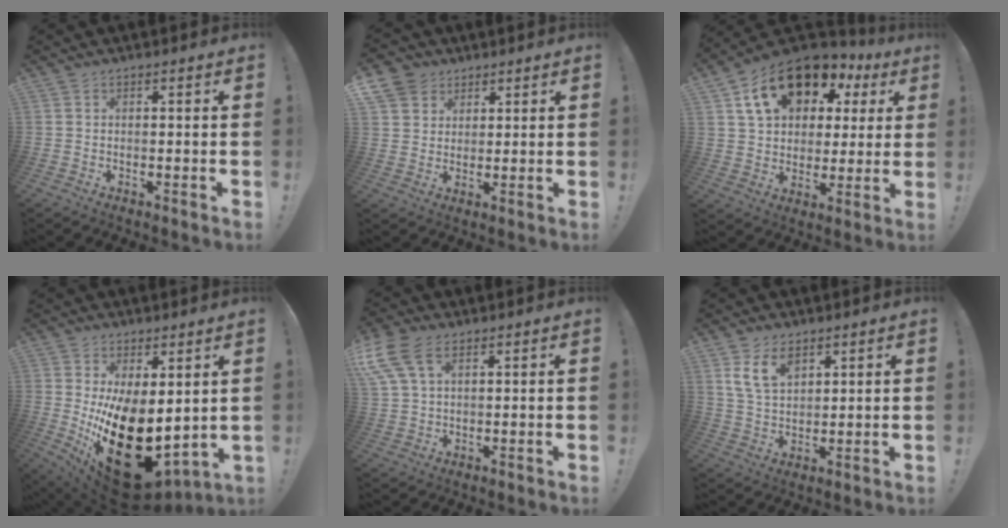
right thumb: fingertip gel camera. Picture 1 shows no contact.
{"total": 7.2, "force": [4.2, 5.8, 1.2], "torque": [-0.020, -0.029, 0.083]}
{"total": 18.5, "force": [9.6, 11.7, 10.6], "torque": [-0.167, -0.042, 0.179]}
{"total": 22.6, "force": [-3.7, 12.2, 18.6], "torque": [-0.309, 0.003, -0.034]}
{"total": 11.3, "force": [5.5, 6.3, 7.7], "torque": [-0.165, -0.012, 0.106]}
{"total": 8.9, "force": [5.0, 5.3, 5.0], "torque": [-0.092, -0.013, 0.098]}